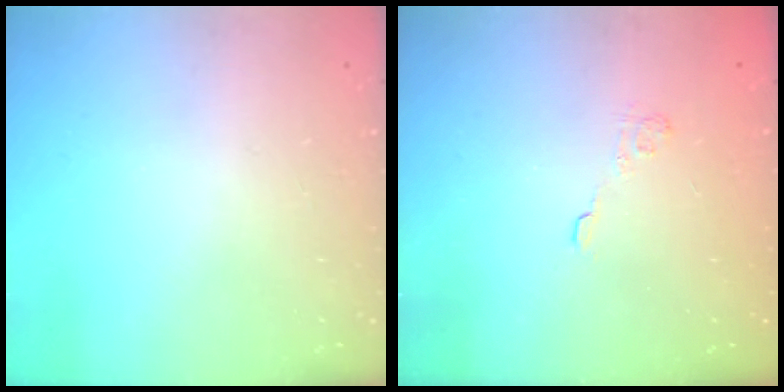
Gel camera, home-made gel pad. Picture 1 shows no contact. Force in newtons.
{"total": 2.9, "press": 2.5, "slide": 1.4}